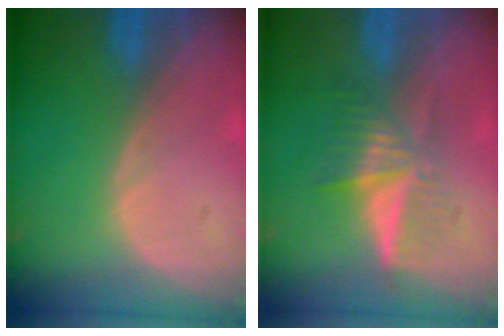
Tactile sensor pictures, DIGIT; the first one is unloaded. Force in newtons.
{"total": 6.5, "press": 5.5, "slide": 3.6}